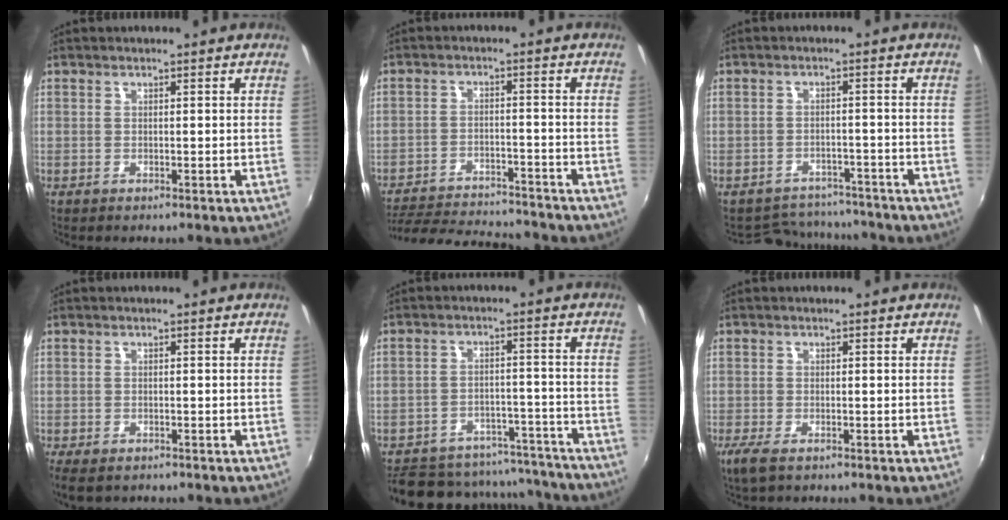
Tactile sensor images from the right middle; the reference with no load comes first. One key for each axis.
{"total": 17.6, "fx": -15.8, "fy": 3.8, "fz": 6.8, "tx": -0.152, "ty": -0.010, "tz": -0.227}
{"total": 9.3, "fx": -8.5, "fy": 3.4, "fz": 1.4, "tx": -0.044, "ty": 0.018, "tz": -0.112}
{"total": 4.2, "fx": -2.9, "fy": 1.6, "fz": 2.5, "tx": -0.056, "ty": -0.020, "tz": -0.046}
{"total": 22.1, "fx": -18.7, "fy": 9.0, "fz": 7.7, "tx": -0.170, "ty": 0.035, "tz": -0.223}
{"total": 3.2, "fx": -2.0, "fy": 0.8, "fz": 2.4, "tx": -0.055, "ty": -0.011, "tz": -0.037}